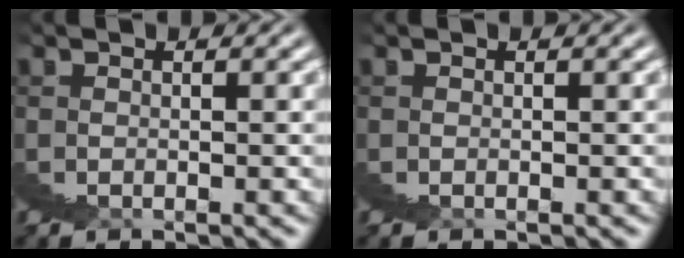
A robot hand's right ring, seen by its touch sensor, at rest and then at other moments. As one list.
[{"total": 0.0}]